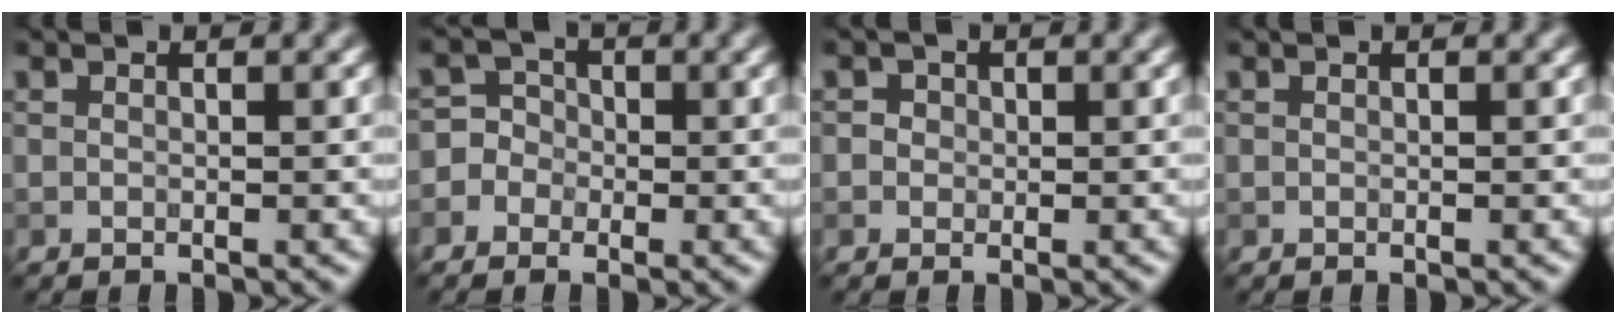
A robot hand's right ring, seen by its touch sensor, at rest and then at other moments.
{"total": 4.3, "force": [-1.7, 3.9, 0.6], "torque": [0.011, 0.017, -0.053]}
{"total": 1.7, "force": [0.6, 1.5, 0.6], "torque": [0.003, 0.007, 0.002]}
{"total": 0.0}